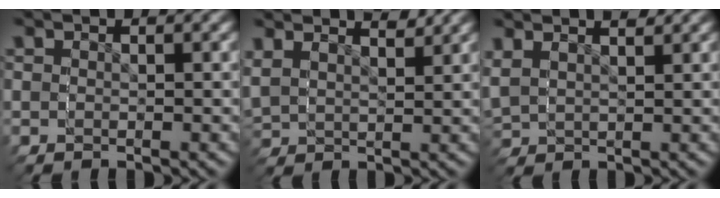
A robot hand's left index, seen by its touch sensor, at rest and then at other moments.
{"total": 3.3, "force": [2.9, 1.7, -0.3], "torque": [-0.031, 0.002, 0.050]}
{"total": 2.8, "force": [1.7, 2.1, 0.6], "torque": [-0.039, -0.004, 0.035]}